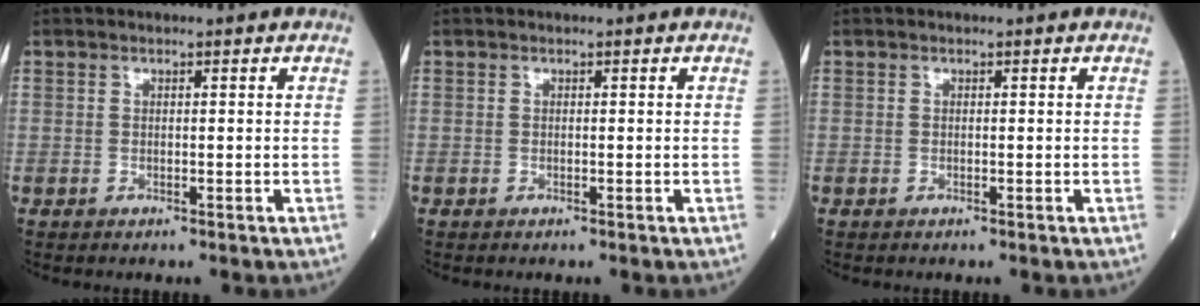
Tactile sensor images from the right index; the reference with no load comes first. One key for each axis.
{"total": 0.0}
{"total": 0.0}